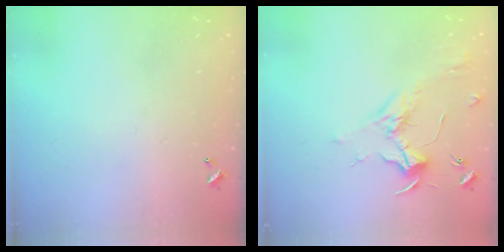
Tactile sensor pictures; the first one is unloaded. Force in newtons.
{"total": 1.8, "press": 1.7, "slide": 0.6}